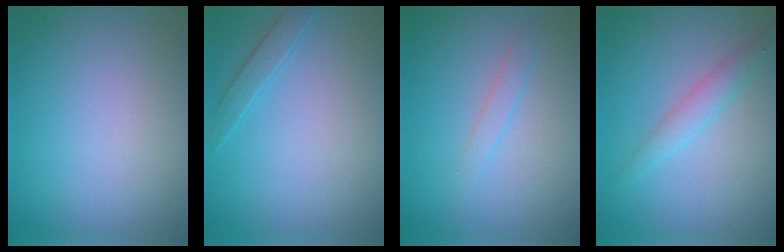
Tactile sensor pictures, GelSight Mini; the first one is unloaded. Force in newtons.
{"total": 1.4, "press": 1.4, "slide": 0.1}
{"total": 1.1, "press": 1.1, "slide": 0.1}
{"total": 1.9, "press": 1.9, "slide": 0.1}